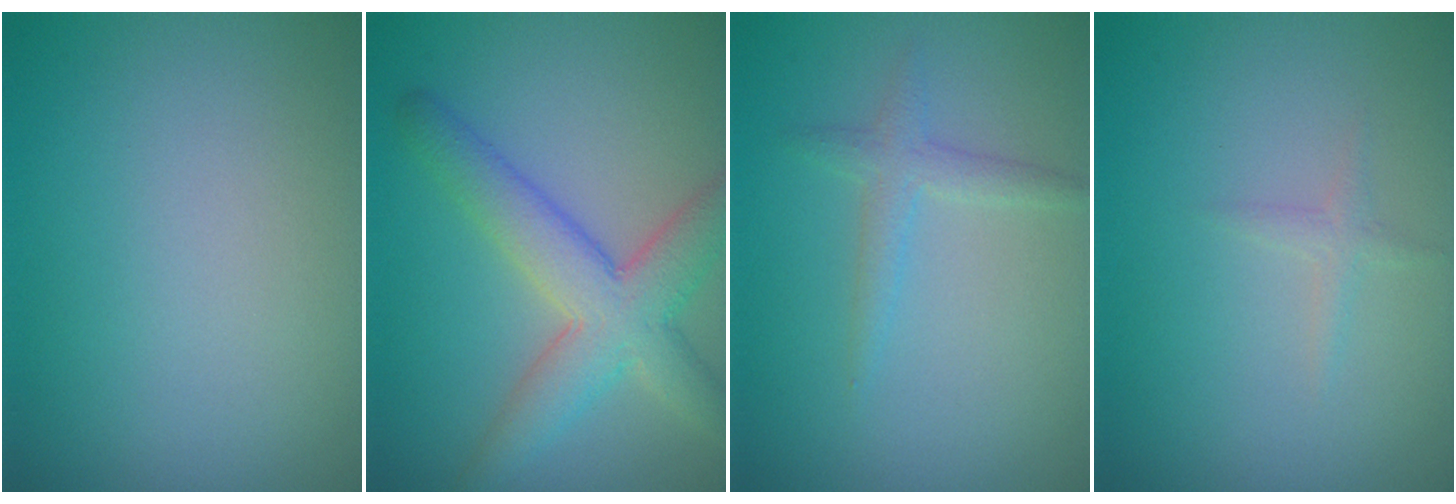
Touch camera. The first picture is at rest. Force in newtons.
{"total": 5.9, "press": 5.9, "slide": 0.4}
{"total": 1.7, "press": 1.7, "slide": 0.0}
{"total": 0.8, "press": 0.8, "slide": 0.1}